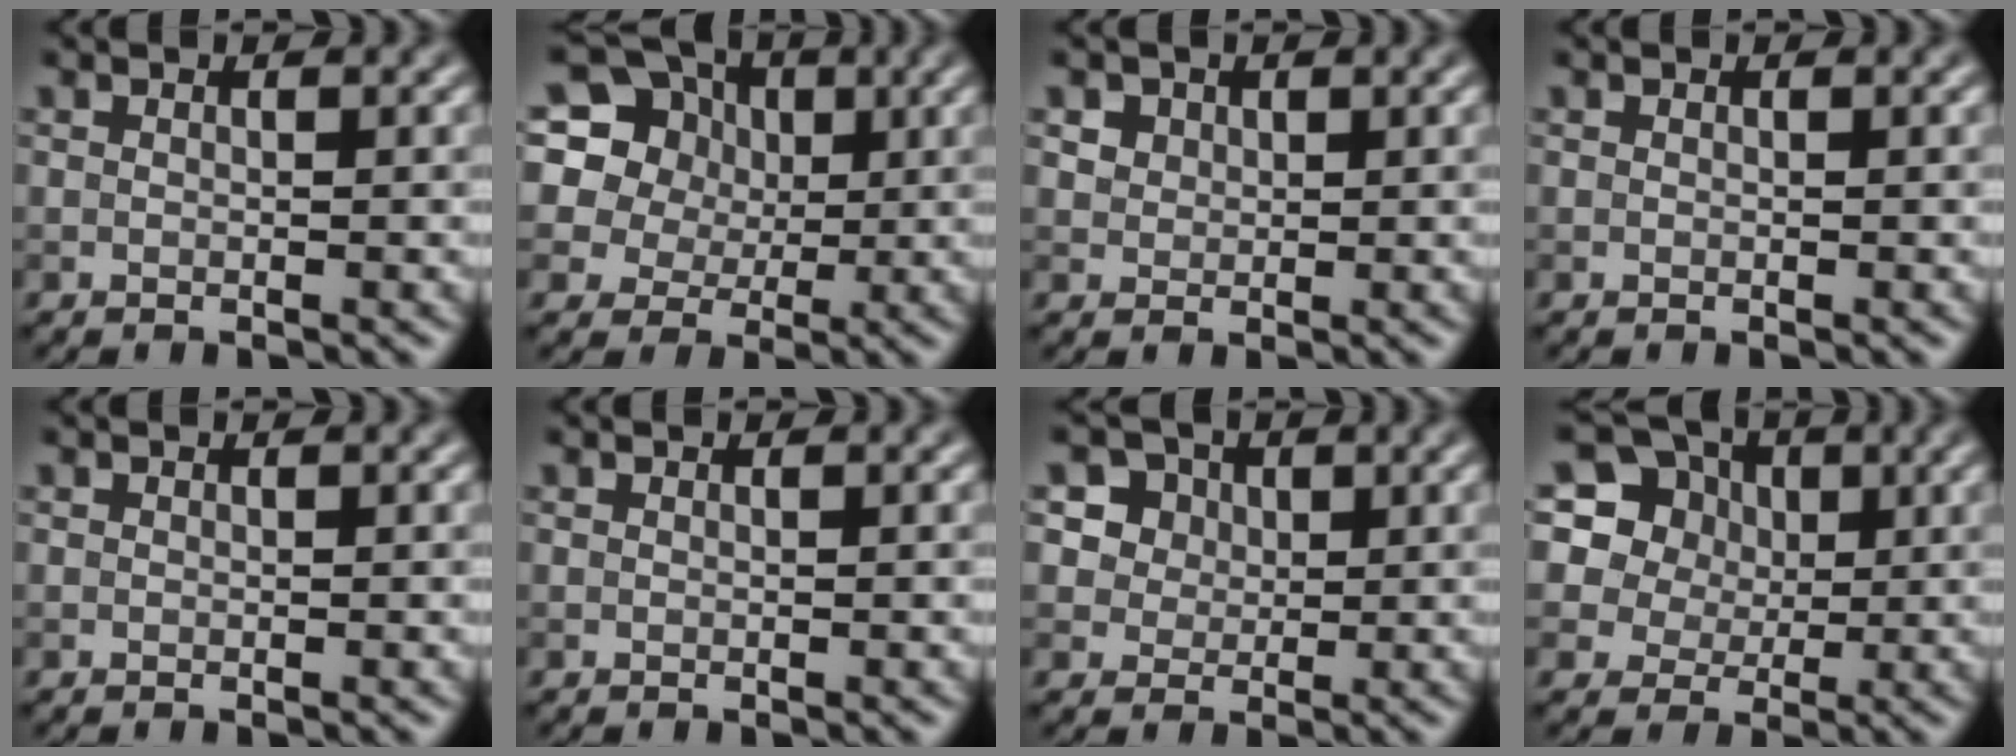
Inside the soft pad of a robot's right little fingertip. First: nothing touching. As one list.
[{"total": 17.3, "force": [7.5, 13.9, 6.9], "torque": [-0.193, 0.069, 0.111]}, {"total": 2.9, "force": [1.7, 2.1, 1.2], "torque": [-0.036, 0.001, 0.033]}, {"total": 0.0}, {"total": 0.0}, {"total": 0.0}, {"total": 6.9, "force": [3.5, 5.4, 2.6], "torque": [-0.048, 0.010, 0.046]}, {"total": 13.5, "force": [6.5, 10.4, 5.6], "torque": [-0.153, 0.047, 0.109]}]